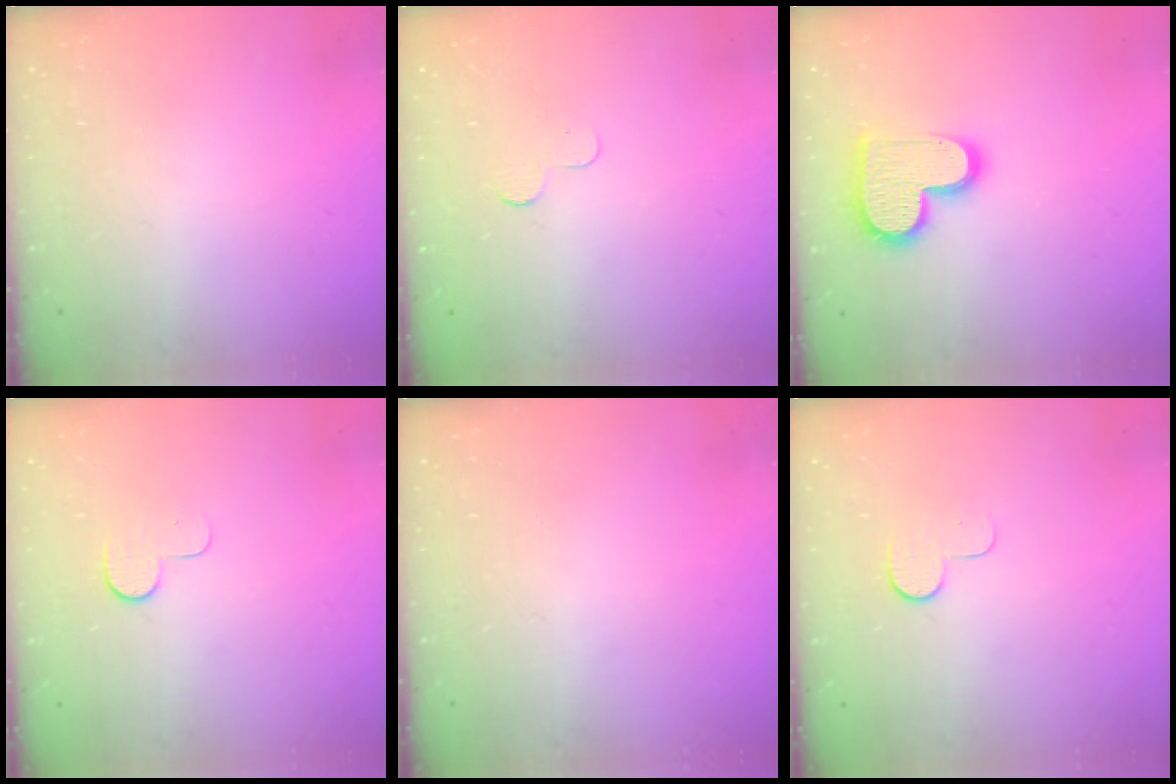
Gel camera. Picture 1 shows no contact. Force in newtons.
{"total": 2.3, "press": 2.3, "slide": 0.2}
{"total": 15.1, "press": 15.0, "slide": 0.9}
{"total": 7.6, "press": 7.5, "slide": 0.7}
{"total": 0.0}
{"total": 7.6, "press": 7.5, "slide": 0.7}